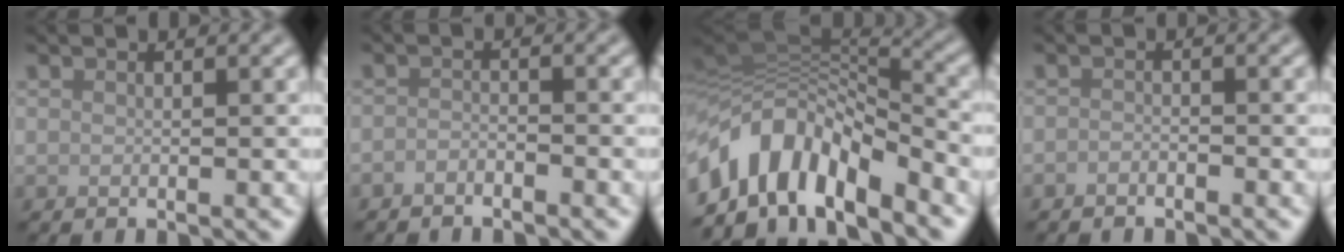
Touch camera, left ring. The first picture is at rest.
{"total": 1.2, "force": [-1.0, 0.3, 0.4], "torque": [-0.008, 0.001, -0.022]}
{"total": 9.7, "force": [-4.9, 4.8, 6.8], "torque": [-0.113, 0.008, -0.095]}
{"total": 0.8, "force": [-0.7, 0.3, 0.3], "torque": [-0.003, -0.001, -0.015]}